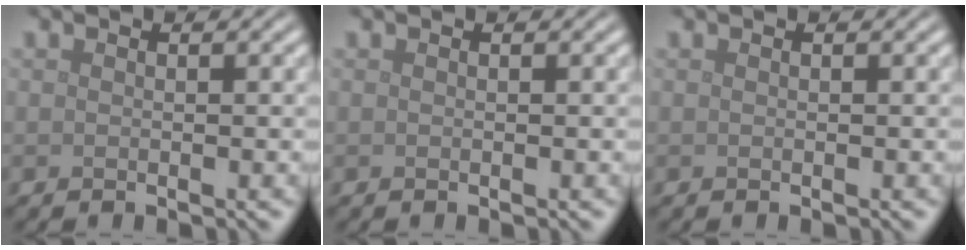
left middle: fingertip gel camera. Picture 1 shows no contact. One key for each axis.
{"total": 0.0}
{"total": 0.0}